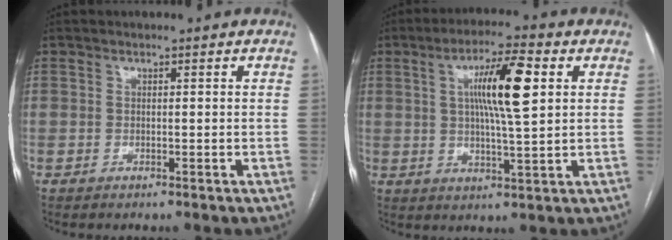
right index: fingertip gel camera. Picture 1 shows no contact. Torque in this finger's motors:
{"motor_torque": [1.16, 0.80, 0.51, 0.10]}